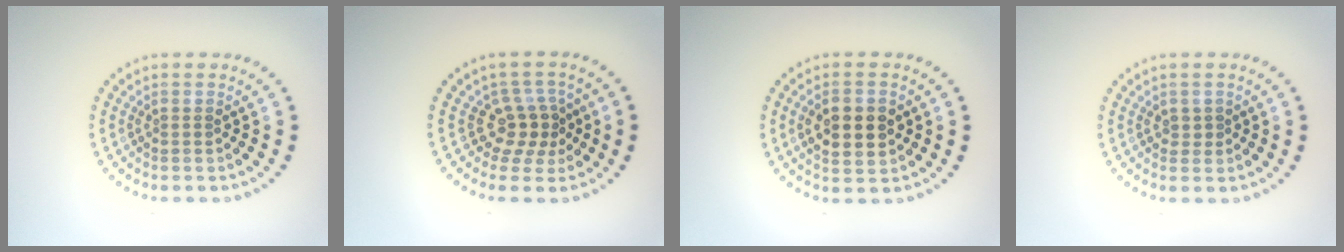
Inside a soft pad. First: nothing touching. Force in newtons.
{"total": 3.0, "press": 2.2, "slide": 2.1}
{"total": 4.1, "press": 4.1, "slide": 0.3}
{"total": 0.5, "press": 0.4, "slide": 0.3}